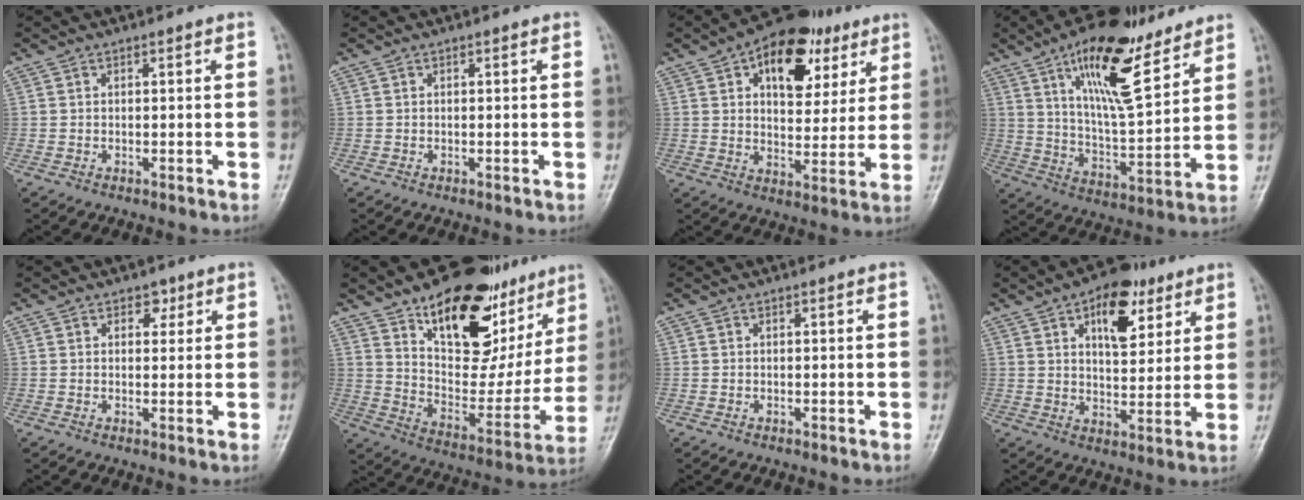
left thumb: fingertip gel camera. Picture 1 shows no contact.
{"total": 0.0}
{"total": 16.6, "force": [7.8, 9.6, 11.1], "torque": [-0.112, -0.008, 0.117]}
{"total": 18.3, "force": [11.1, 6.1, 13.2], "torque": [-0.193, -0.057, 0.195]}
{"total": 2.4, "force": [1.3, 1.8, 1.0], "torque": [0.006, -0.004, 0.014]}
{"total": 25.9, "force": [15.4, 13.4, 15.9], "torque": [-0.175, -0.056, 0.242]}
{"total": 0.0}
{"total": 11.9, "force": [5.8, 6.3, 8.3], "torque": [-0.091, -0.021, 0.087]}